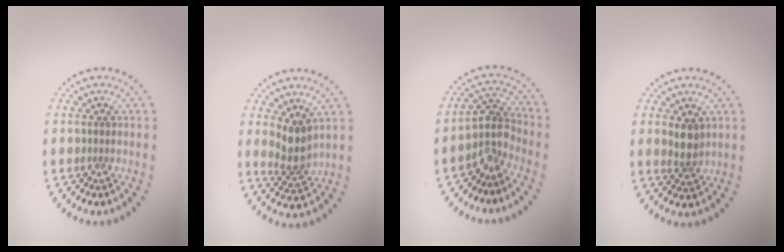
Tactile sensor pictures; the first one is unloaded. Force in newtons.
{"total": 2.8, "press": 2.3, "slide": 1.7}
{"total": 2.9, "press": 2.1, "slide": 2.0}
{"total": 2.1, "press": 1.9, "slide": 1.0}